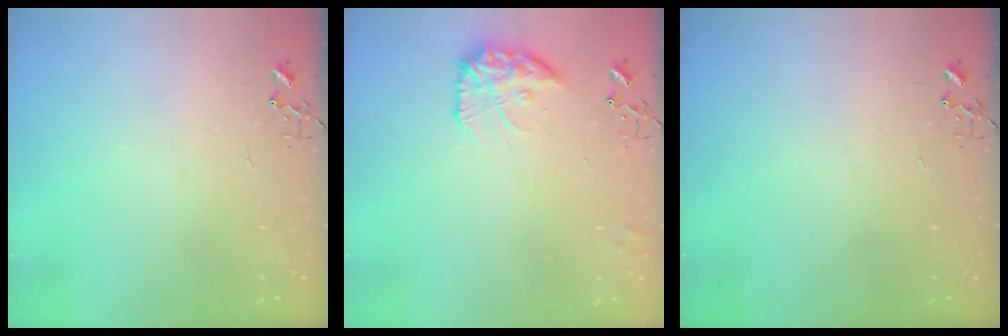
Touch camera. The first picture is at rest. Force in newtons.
{"total": 14.0, "press": 14.0, "slide": 1.0}
{"total": 0.0}